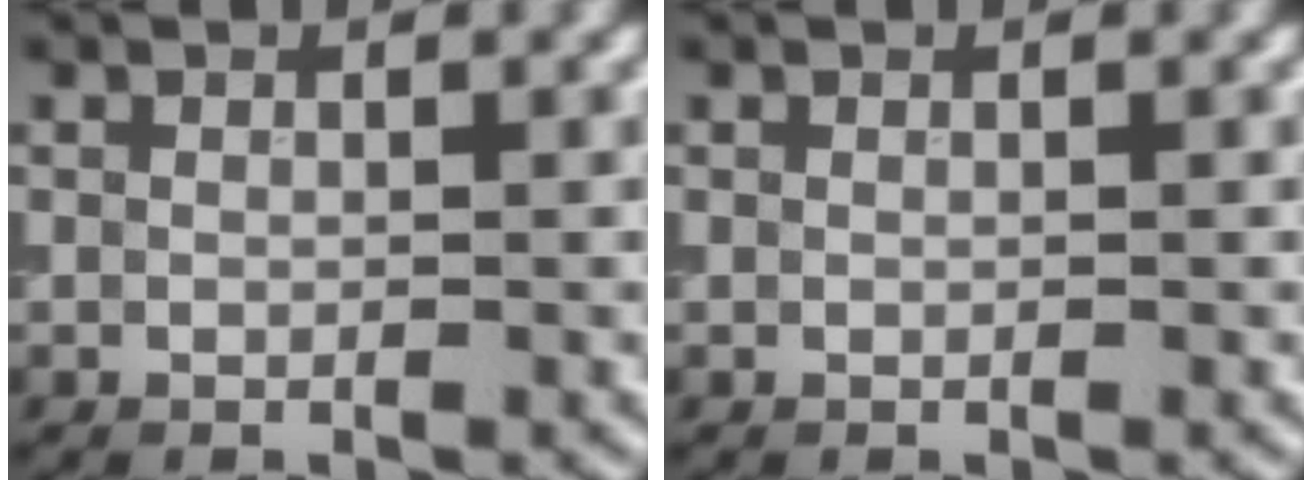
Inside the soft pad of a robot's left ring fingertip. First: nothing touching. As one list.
[{"total": 0.0}]